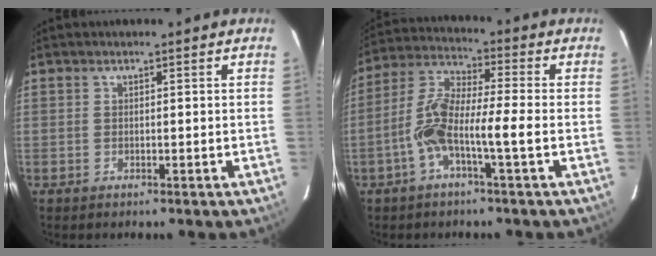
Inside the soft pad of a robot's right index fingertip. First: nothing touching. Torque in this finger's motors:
{"motor_torque": [1.56, -0.59, 0.77, 0.21]}